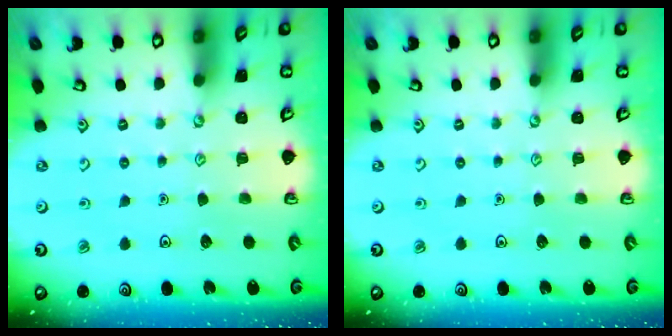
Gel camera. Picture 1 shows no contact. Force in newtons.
{"total": 0.0}